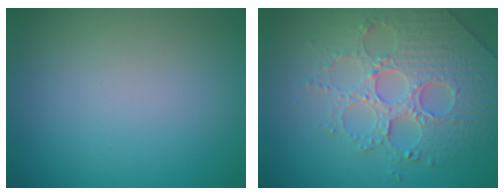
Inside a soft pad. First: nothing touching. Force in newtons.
{"total": 5.2, "press": 5.0, "slide": 1.6}